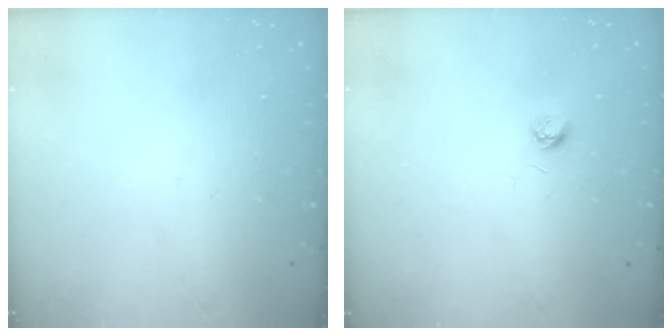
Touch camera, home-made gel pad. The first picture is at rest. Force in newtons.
{"total": 3.7, "press": 3.7, "slide": 0.3}